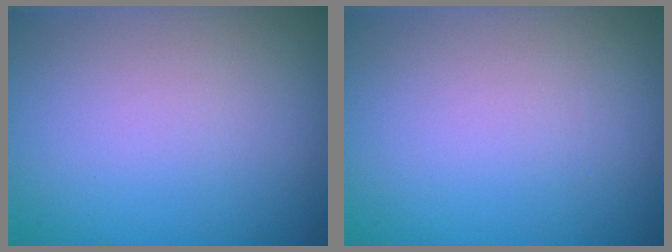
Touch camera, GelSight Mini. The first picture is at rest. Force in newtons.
{"total": 0.0}